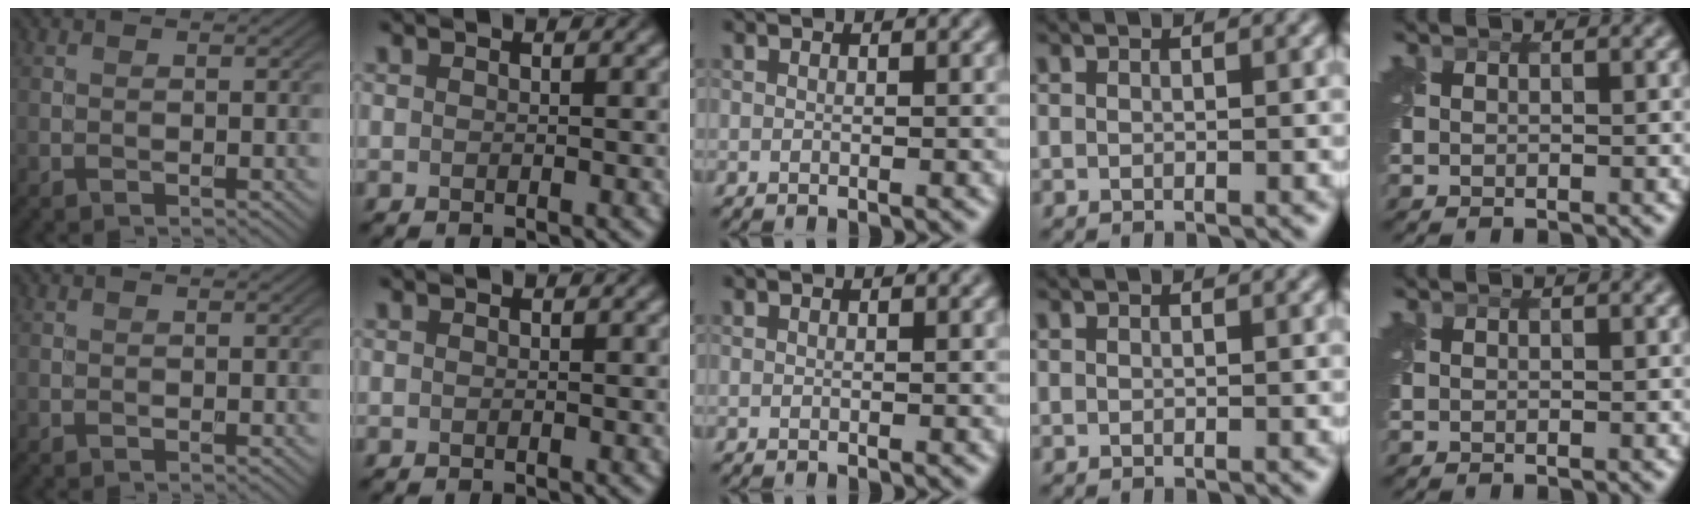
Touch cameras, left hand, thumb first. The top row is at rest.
{}